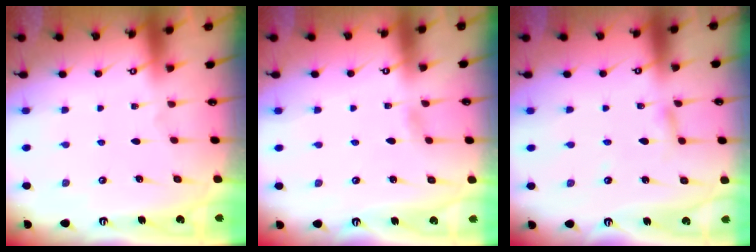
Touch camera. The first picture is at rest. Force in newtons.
{"total": 2.1, "press": 2.1, "slide": 0.3}
{"total": 2.5, "press": 2.5, "slide": 0.2}